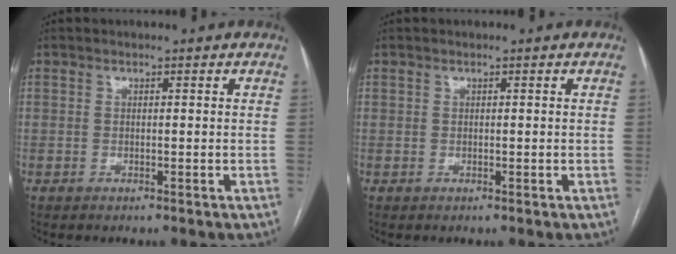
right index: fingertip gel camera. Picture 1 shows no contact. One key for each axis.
{"total": 0.0}